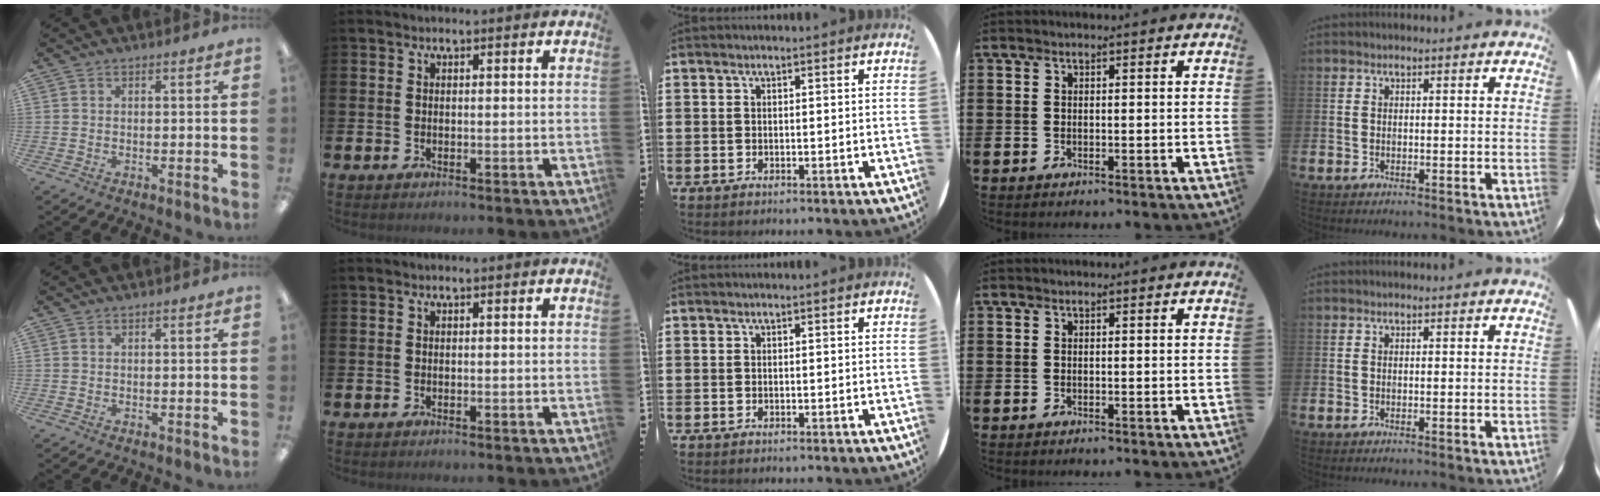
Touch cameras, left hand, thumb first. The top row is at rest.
{}